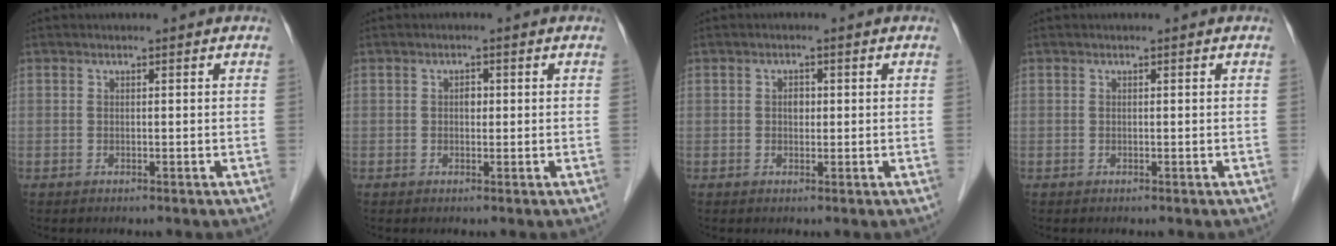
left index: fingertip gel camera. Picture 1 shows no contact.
{"total": 1.1, "force": [0.1, 0.8, 0.8], "torque": [-0.011, 0.004, -0.001]}
{"total": 1.4, "force": [0.1, 1.0, 0.9], "torque": [-0.014, 0.004, 0.001]}
{"total": 0.0}